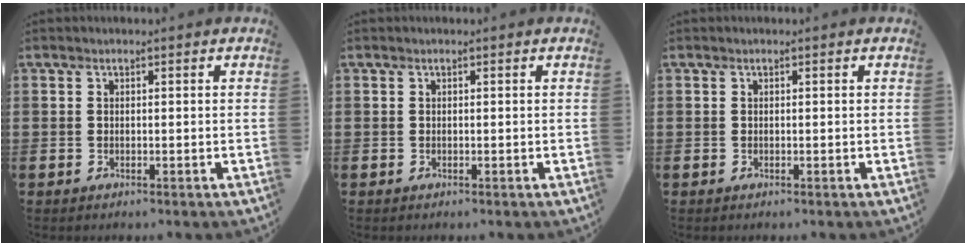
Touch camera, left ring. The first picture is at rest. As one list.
[{"total": 0.0}, {"total": 0.0}]